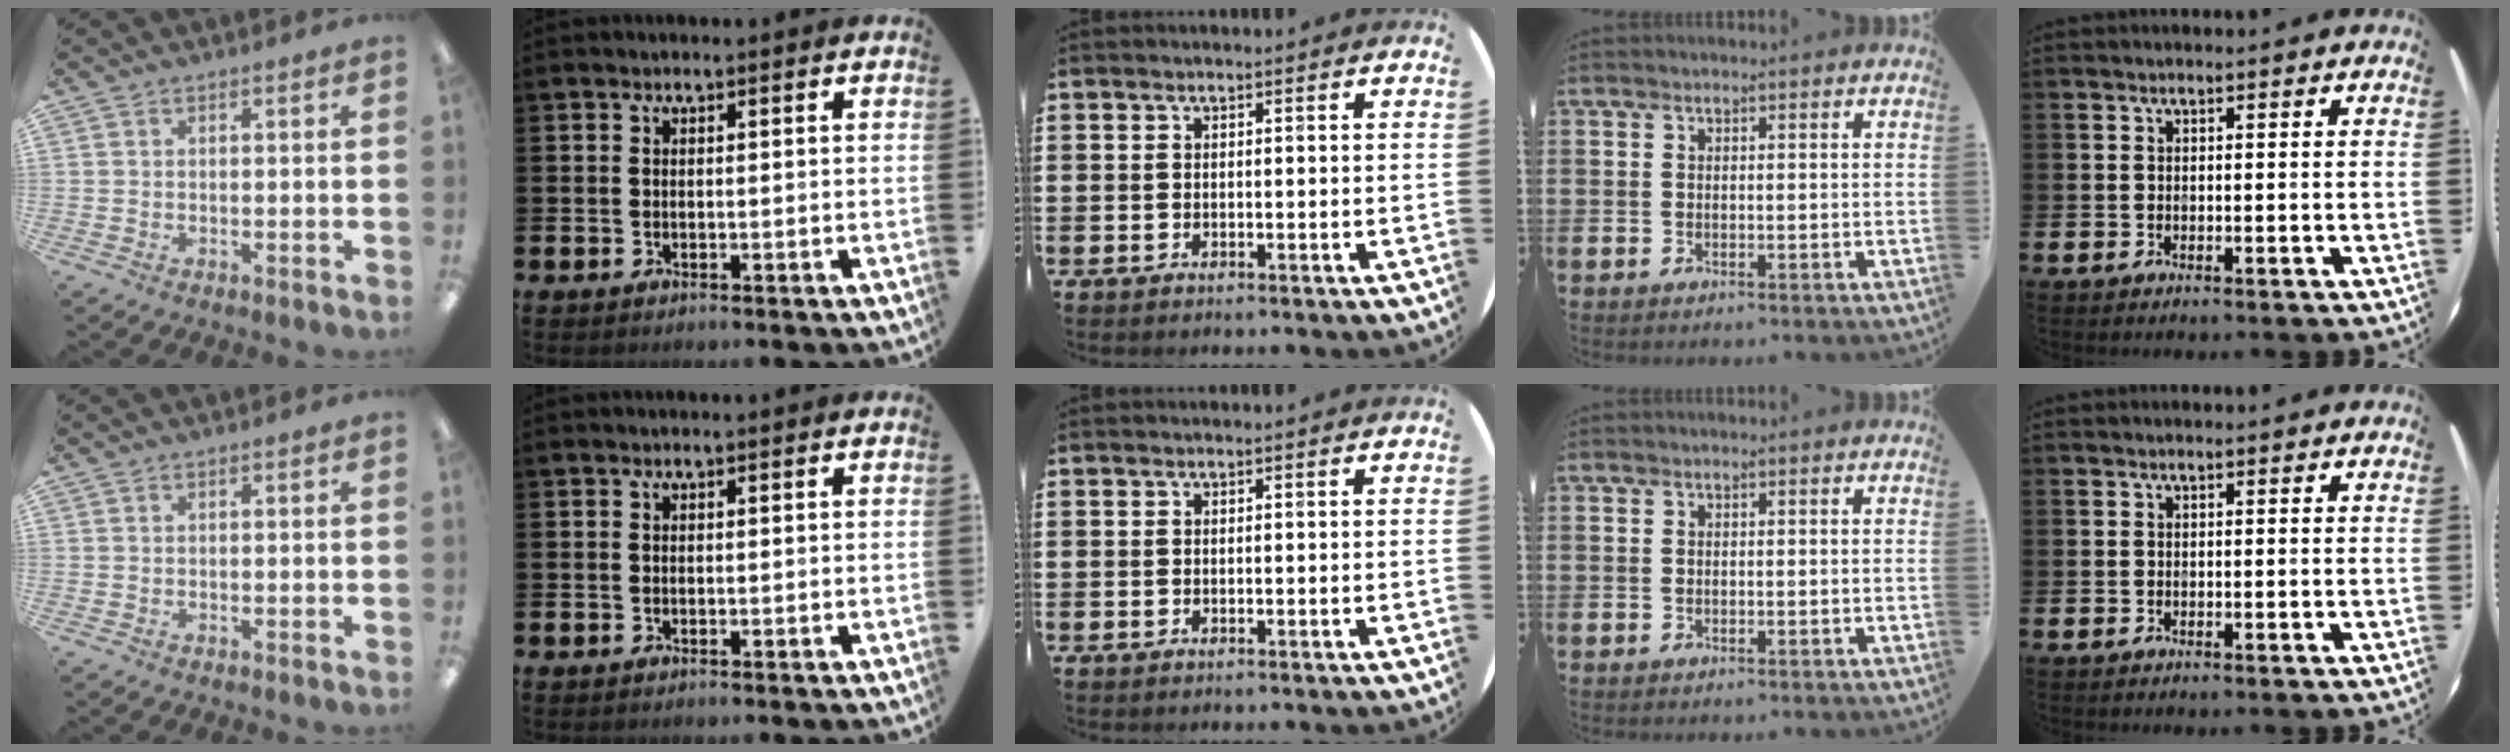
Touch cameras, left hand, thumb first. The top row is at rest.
{}